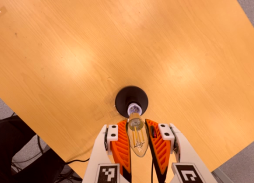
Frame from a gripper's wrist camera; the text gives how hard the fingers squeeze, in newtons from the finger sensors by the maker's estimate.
{"total": 21.7, "left": 23.4, "right": 20.0}